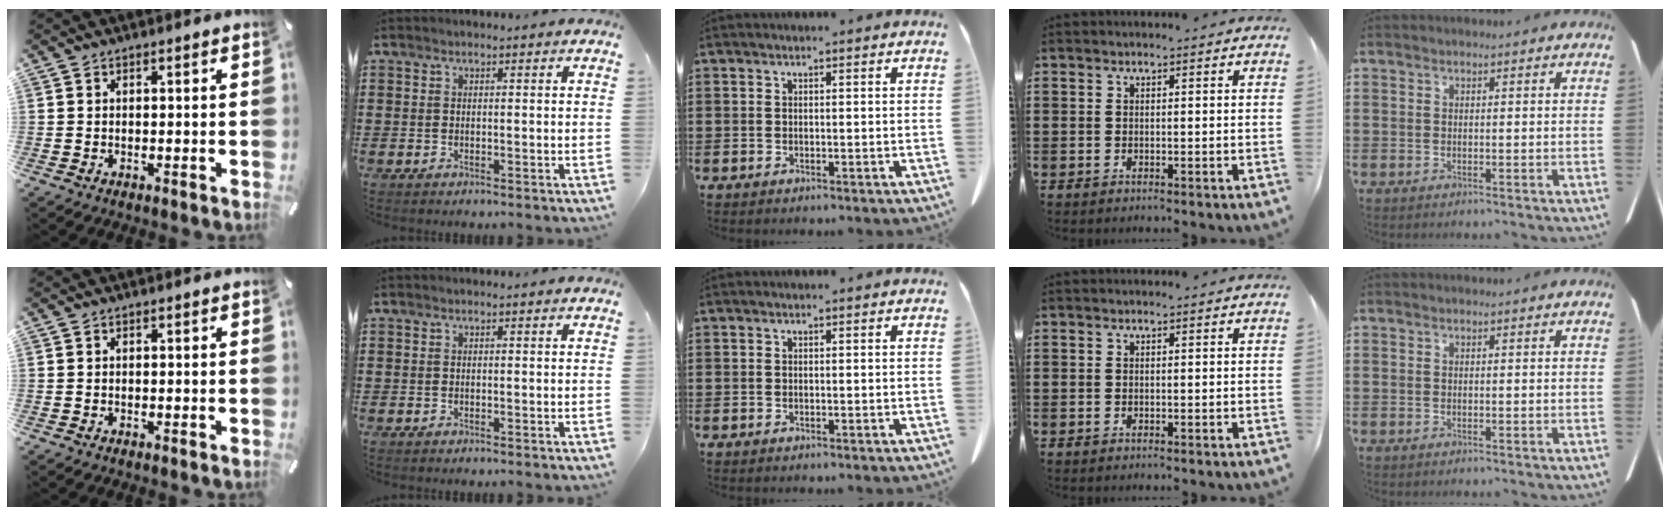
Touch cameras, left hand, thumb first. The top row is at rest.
{}